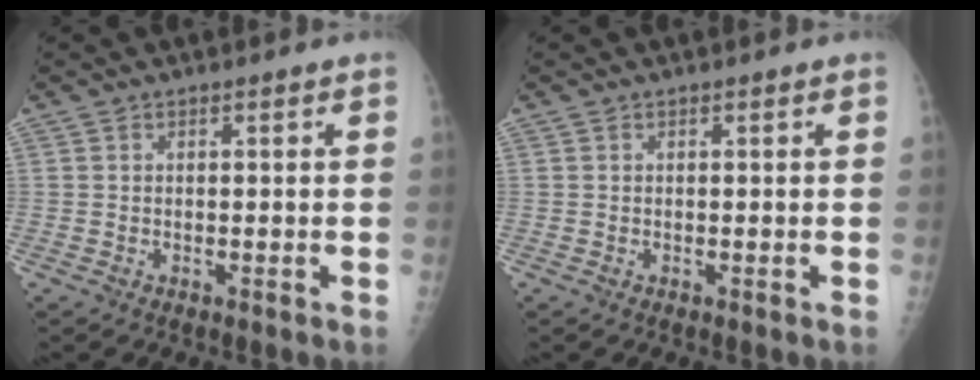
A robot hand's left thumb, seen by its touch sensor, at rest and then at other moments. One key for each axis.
{"total": 0.0}